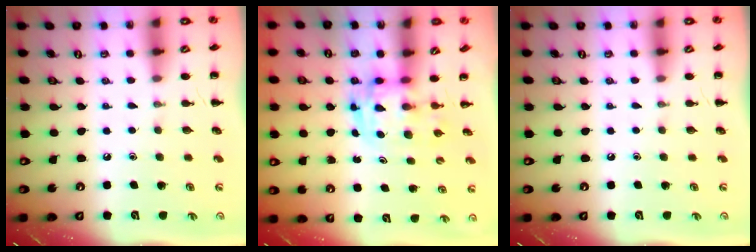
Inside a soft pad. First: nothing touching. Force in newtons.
{"total": 3.0, "press": 3.0, "slide": 0.5}
{"total": 0.0}